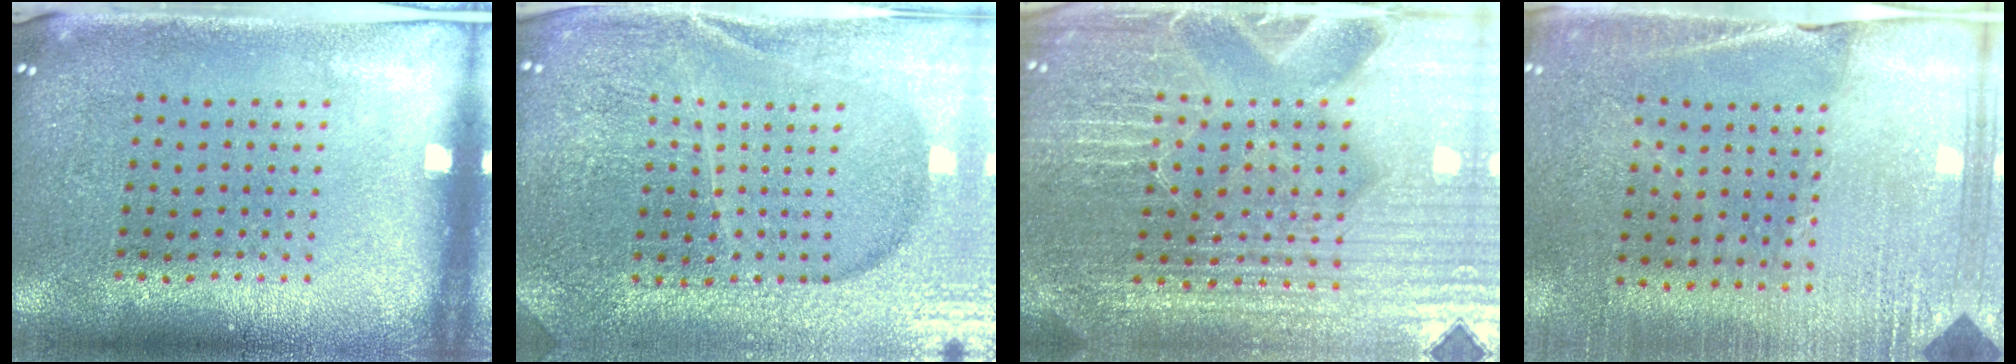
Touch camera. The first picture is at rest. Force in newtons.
{"total": 4.9, "press": 4.5, "slide": 1.8}
{"total": 5.8, "press": 5.3, "slide": 2.3}
{"total": 2.6, "press": 2.5, "slide": 0.6}